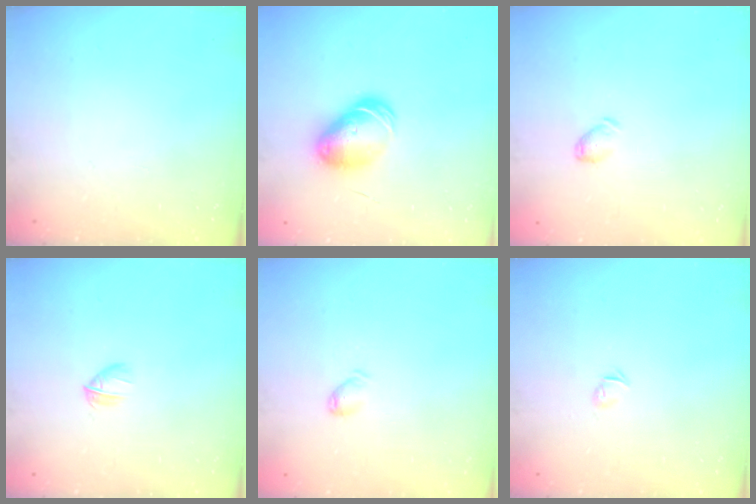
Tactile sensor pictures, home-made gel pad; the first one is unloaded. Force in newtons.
{"total": 9.3, "press": 9.2, "slide": 1.6}
{"total": 4.6, "press": 4.5, "slide": 0.8}
{"total": 3.1, "press": 2.9, "slide": 0.8}
{"total": 3.0, "press": 3.0, "slide": 0.4}
{"total": 3.1, "press": 3.1, "slide": 0.5}